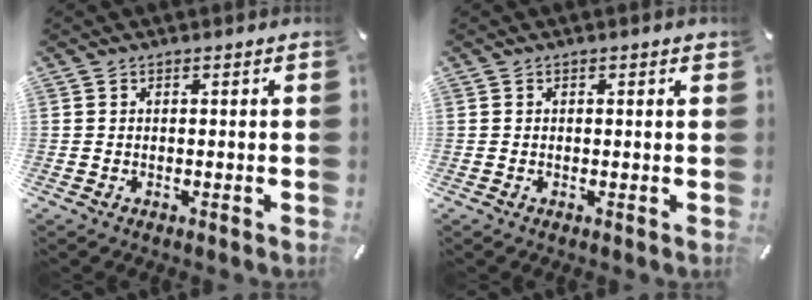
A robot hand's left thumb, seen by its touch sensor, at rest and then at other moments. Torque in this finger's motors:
{"motor_torque": [0.01, -0.41, -0.19, 0.00, -0.04]}